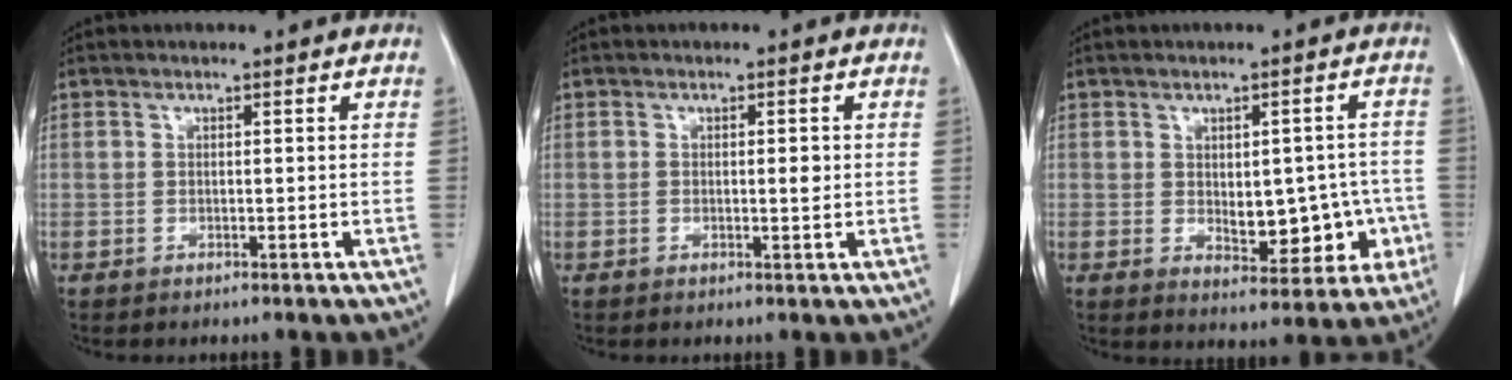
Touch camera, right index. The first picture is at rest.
{"total": 1.4, "force": [0.0, 0.4, 1.4], "torque": [-0.022, 0.000, 0.000]}
{"total": 9.2, "force": [-1.4, 5.1, 7.5], "torque": [-0.081, 0.019, -0.001]}